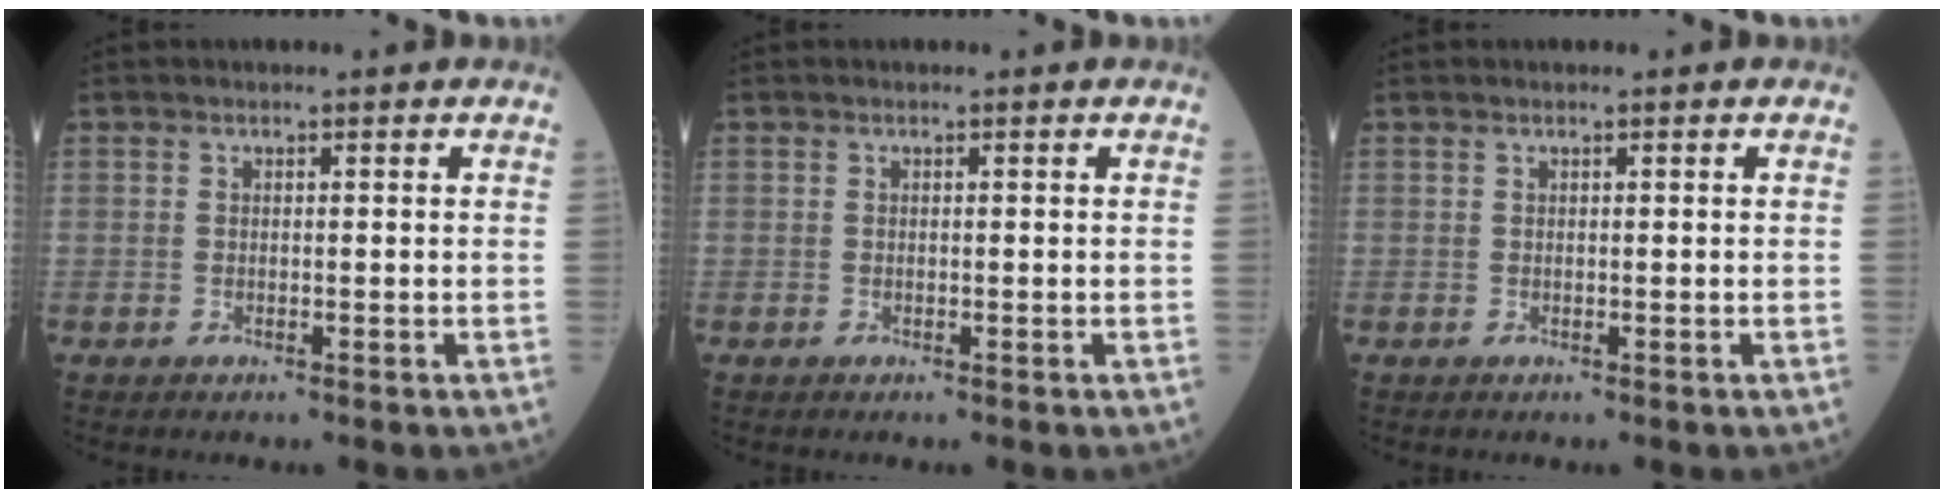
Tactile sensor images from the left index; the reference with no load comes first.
{"total": 0.0}
{"total": 0.0}